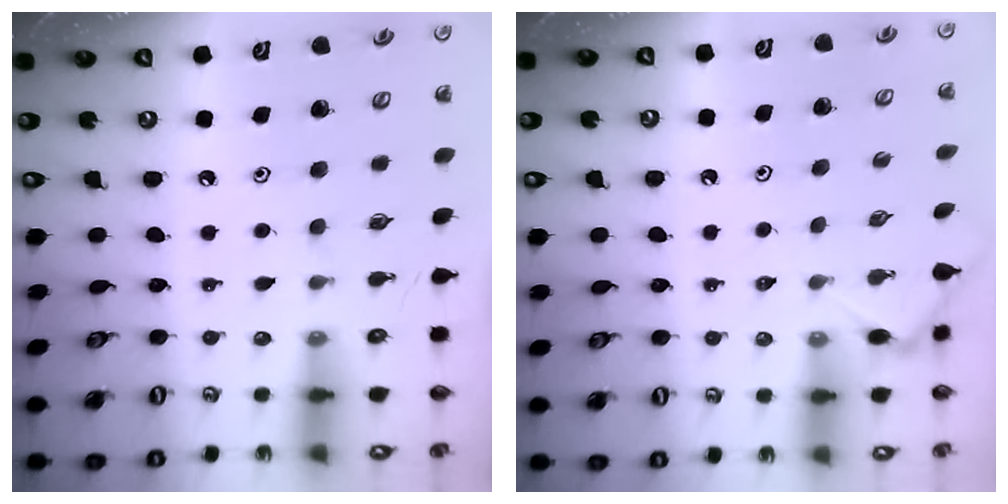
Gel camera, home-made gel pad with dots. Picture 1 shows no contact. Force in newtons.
{"total": 3.9, "press": 3.8, "slide": 0.5}